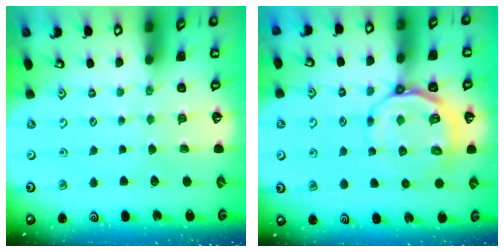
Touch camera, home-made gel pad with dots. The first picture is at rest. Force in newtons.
{"total": 8.8, "press": 8.3, "slide": 3.0}